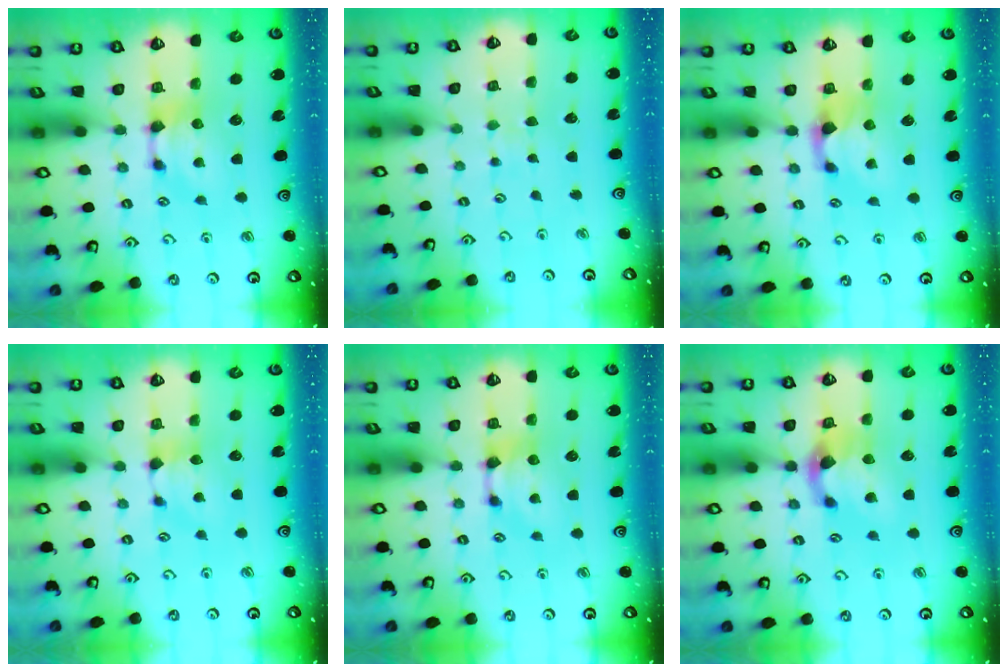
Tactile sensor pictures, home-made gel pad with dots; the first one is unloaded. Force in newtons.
{"total": 4.9, "press": 4.9, "slide": 0.3}
{"total": 1.2, "press": 0.4, "slide": 1.2}
{"total": 1.3, "press": 1.2, "slide": 0.6}
{"total": 0.0}
{"total": 2.9, "press": 2.2, "slide": 1.9}